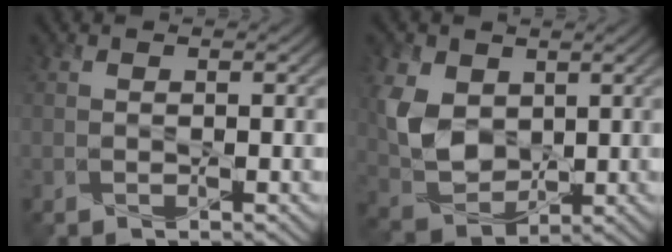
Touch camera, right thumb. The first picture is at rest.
{"total": 7.9, "force": [1.8, 6.0, 4.9], "torque": [-0.128, -0.005, 0.037]}